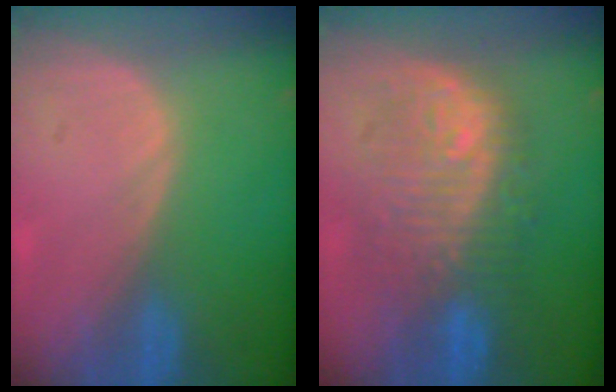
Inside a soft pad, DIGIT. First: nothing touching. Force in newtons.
{"total": 10.1, "press": 9.9, "slide": 1.9}